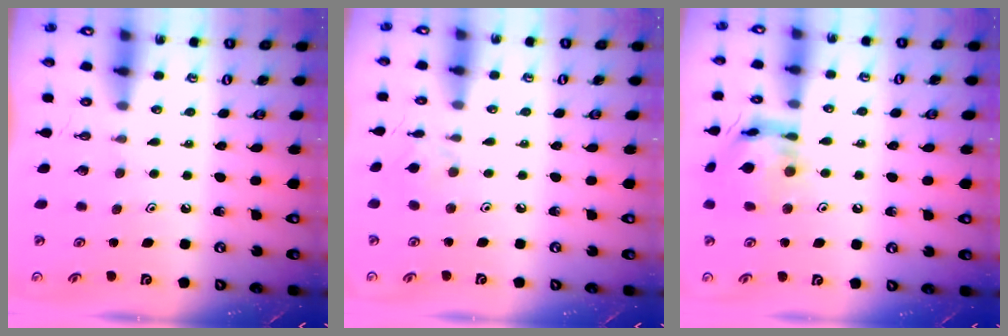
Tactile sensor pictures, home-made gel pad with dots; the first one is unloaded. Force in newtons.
{"total": 2.4, "press": 2.4, "slide": 0.5}
{"total": 13.1, "press": 13.1, "slide": 0.8}